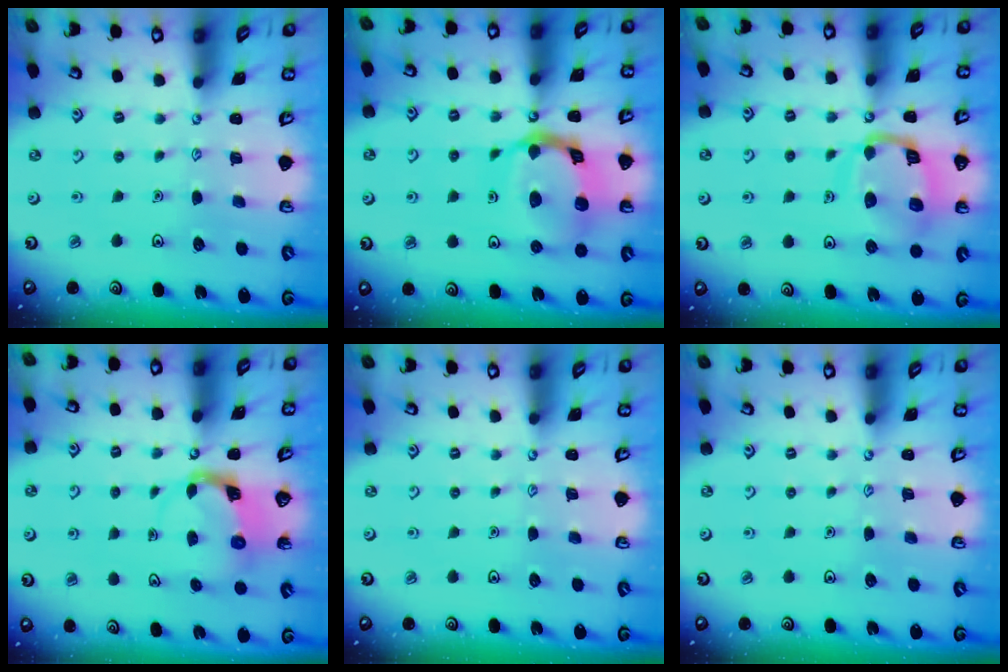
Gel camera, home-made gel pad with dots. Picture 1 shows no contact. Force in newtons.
{"total": 17.6, "press": 17.5, "slide": 2.1}
{"total": 14.5, "press": 14.4, "slide": 1.5}
{"total": 3.7, "press": 3.7, "slide": 0.6}
{"total": 0.0}
{"total": 0.0}